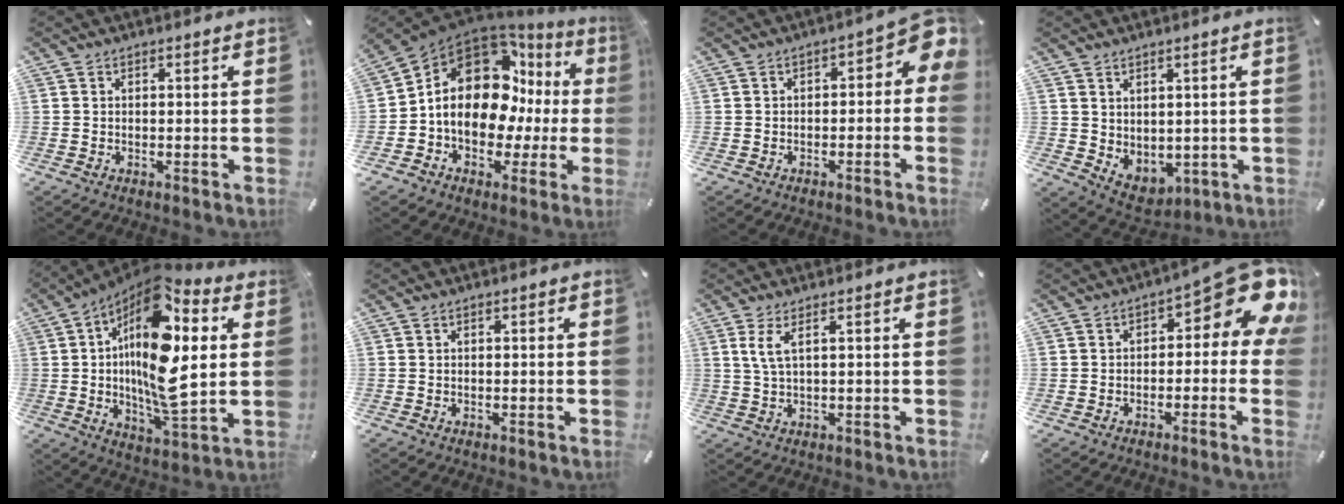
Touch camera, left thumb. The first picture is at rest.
{"total": 17.3, "force": [3.3, 11.8, 12.1], "torque": [-0.216, -0.030, 0.050]}
{"total": 5.9, "force": [0.7, 3.3, 4.8], "torque": [-0.062, -0.012, 0.004]}
{"total": 4.5, "force": [2.7, 3.5, 0.8], "torque": [-0.014, -0.024, 0.057]}
{"total": 20.8, "force": [3.6, 8.7, 18.6], "torque": [-0.354, -0.035, 0.047]}
{"total": 0.0}
{"total": 3.8, "force": [1.4, 0.7, 3.5], "torque": [-0.079, -0.005, 0.022]}
{"total": 13.3, "force": [4.9, 5.8, 10.9], "torque": [-0.132, -0.044, 0.082]}